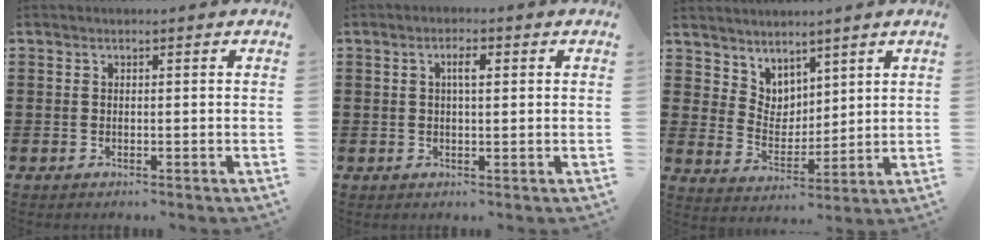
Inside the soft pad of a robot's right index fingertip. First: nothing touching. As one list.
[{"total": 2.6, "force": [0.5, 0.8, 2.5], "torque": [-0.048, 0.007, 0.006]}, {"total": 4.7, "force": [3.9, 2.4, -0.7], "torque": [-0.012, -0.019, 0.075]}]